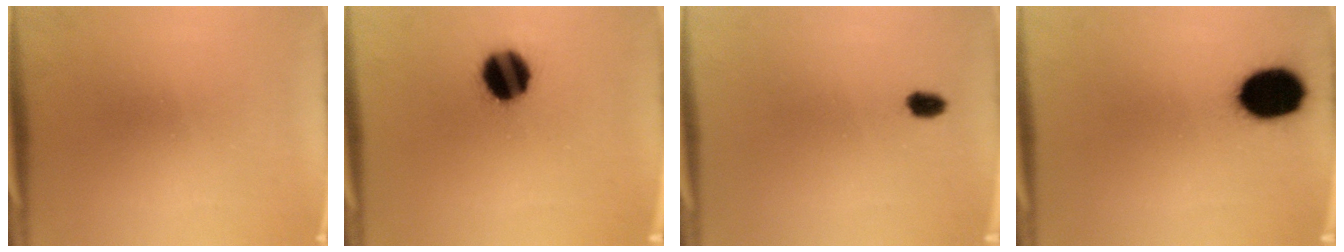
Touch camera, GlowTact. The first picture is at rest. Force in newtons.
{"total": 12.2}
{"total": 2.2}
{"total": 12.8}